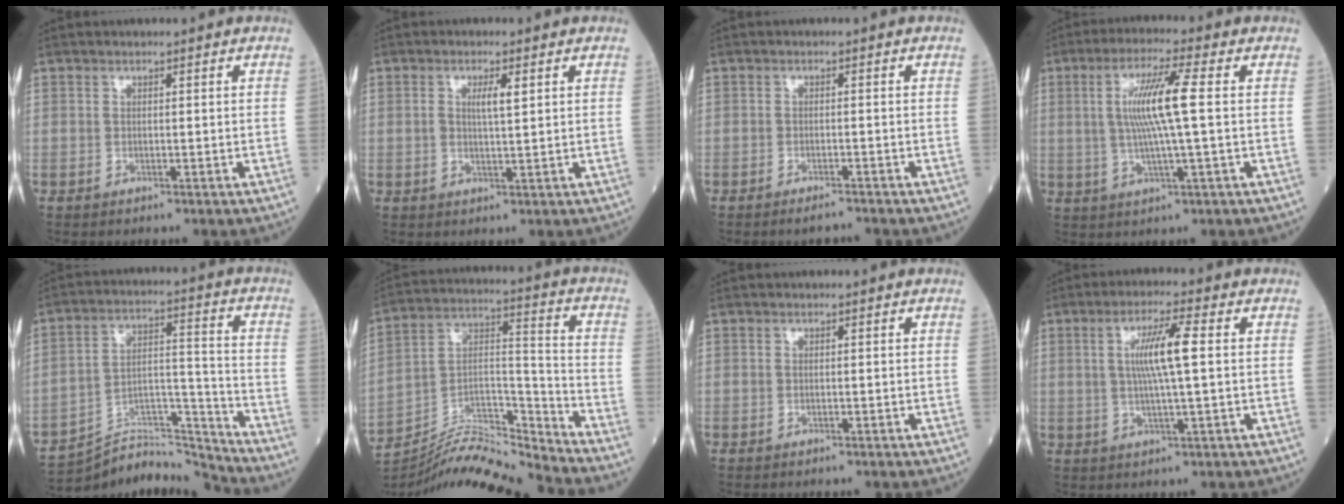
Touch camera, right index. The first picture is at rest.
{"total": 2.8, "force": [1.0, 0.4, 2.6], "torque": [-0.051, 0.002, 0.019]}
{"total": 2.1, "force": [-2.0, 0.2, 0.7], "torque": [-0.013, -0.003, -0.030]}
{"total": 8.9, "force": [1.1, -0.3, 8.8], "torque": [-0.173, 0.003, 0.019]}
{"total": 12.4, "force": [-12.3, -0.1, -0.8], "torque": [0.019, 0.055, -0.216]}
{"total": 15.0, "force": [-14.7, -0.6, 3.3], "torque": [-0.061, 0.045, -0.264]}
{"total": 0.0}
{"total": 7.0, "force": [1.1, -0.1, 6.9], "torque": [-0.128, 0.002, 0.019]}